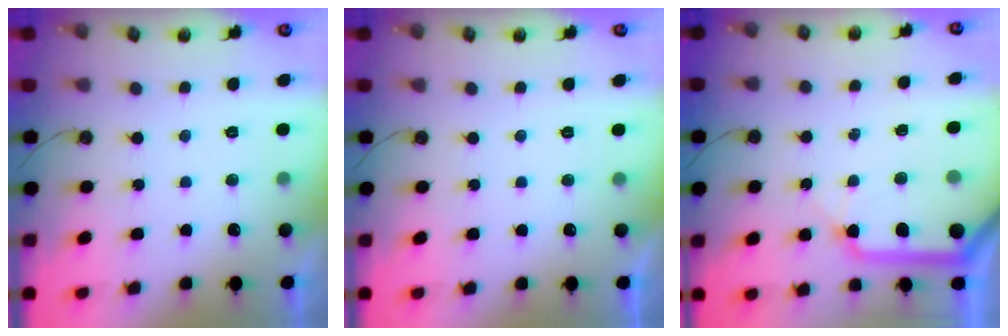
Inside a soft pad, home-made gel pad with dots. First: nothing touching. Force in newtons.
{"total": 0.0}
{"total": 12.7, "press": 12.6, "slide": 2.0}